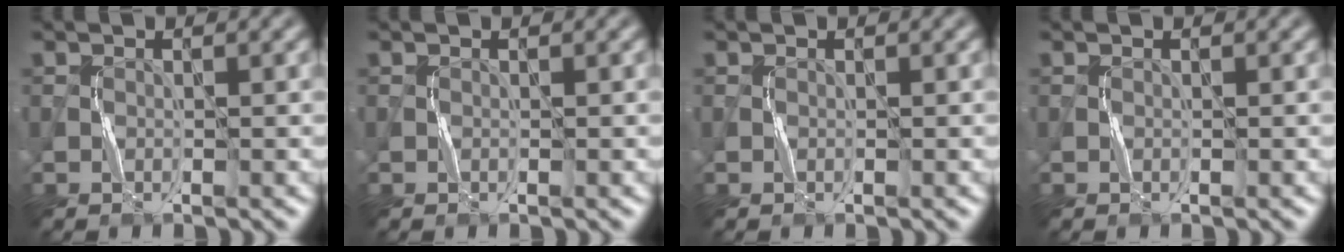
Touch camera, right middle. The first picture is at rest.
{"total": 0.0}
{"total": 0.0}
{"total": 0.0}